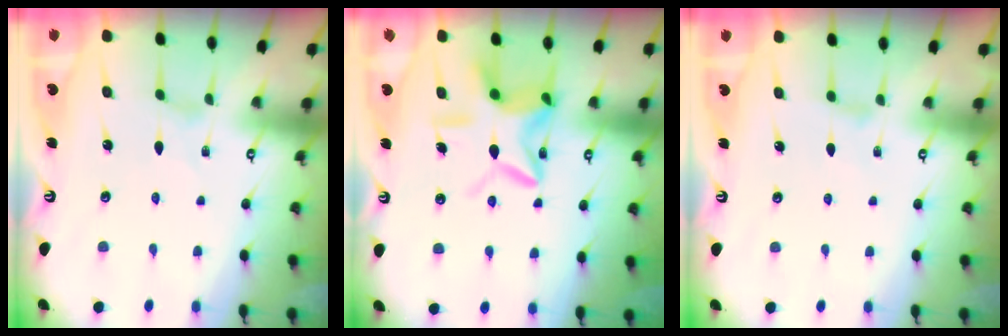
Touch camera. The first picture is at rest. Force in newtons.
{"total": 11.7, "press": 11.6, "slide": 0.9}
{"total": 1.1, "press": 1.1, "slide": 0.3}